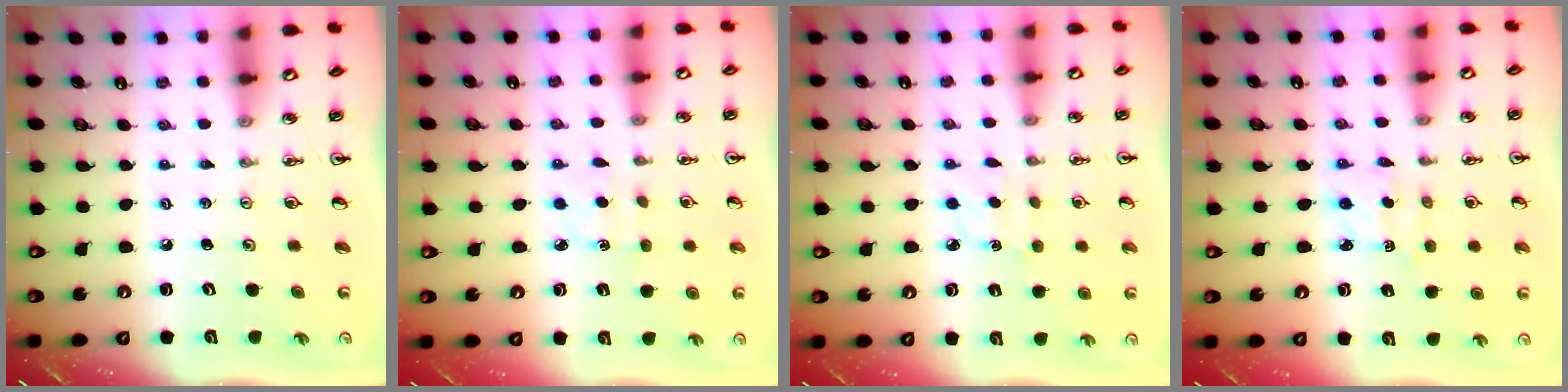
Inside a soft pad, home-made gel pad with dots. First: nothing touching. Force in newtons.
{"total": 2.9, "press": 2.9, "slide": 0.5}
{"total": 3.7, "press": 3.6, "slide": 0.5}
{"total": 2.2, "press": 2.2, "slide": 0.4}